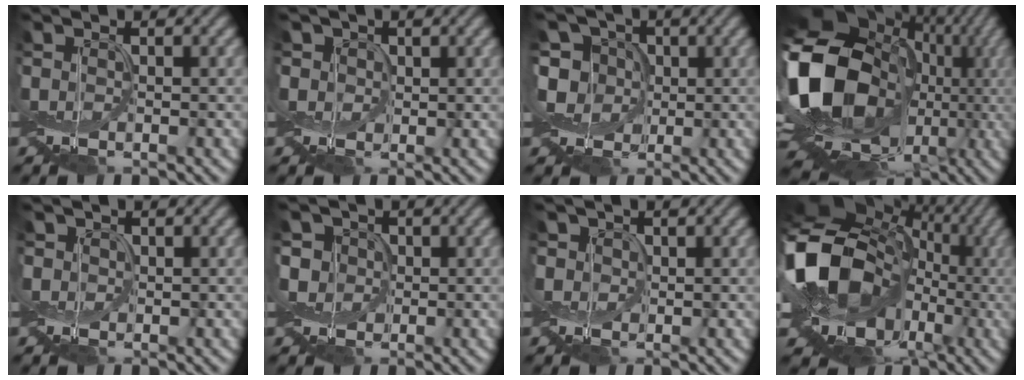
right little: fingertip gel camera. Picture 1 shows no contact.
{"total": 2.0, "force": [0.6, 1.9, 0.3], "torque": [-0.014, 0.003, -0.003]}
{"total": 5.8, "force": [0.1, 5.1, 2.7], "torque": [-0.068, 0.018, -0.027]}
{"total": 19.7, "force": [1.8, 15.4, 12.1], "torque": [-0.239, -0.020, 0.055]}
{"total": 0.9, "force": [0.3, 0.8, -0.2], "torque": [0.003, -0.002, -0.001]}
{"total": 3.4, "force": [0.4, 3.2, 1.2], "torque": [-0.040, 0.016, -0.007]}
{"total": 1.4, "force": [0.4, 1.4, 0.0], "torque": [-0.003, 0.000, -0.004]}
{"total": 17.1, "force": [-0.6, 14.2, 9.4], "torque": [-0.162, -0.010, -0.035]}